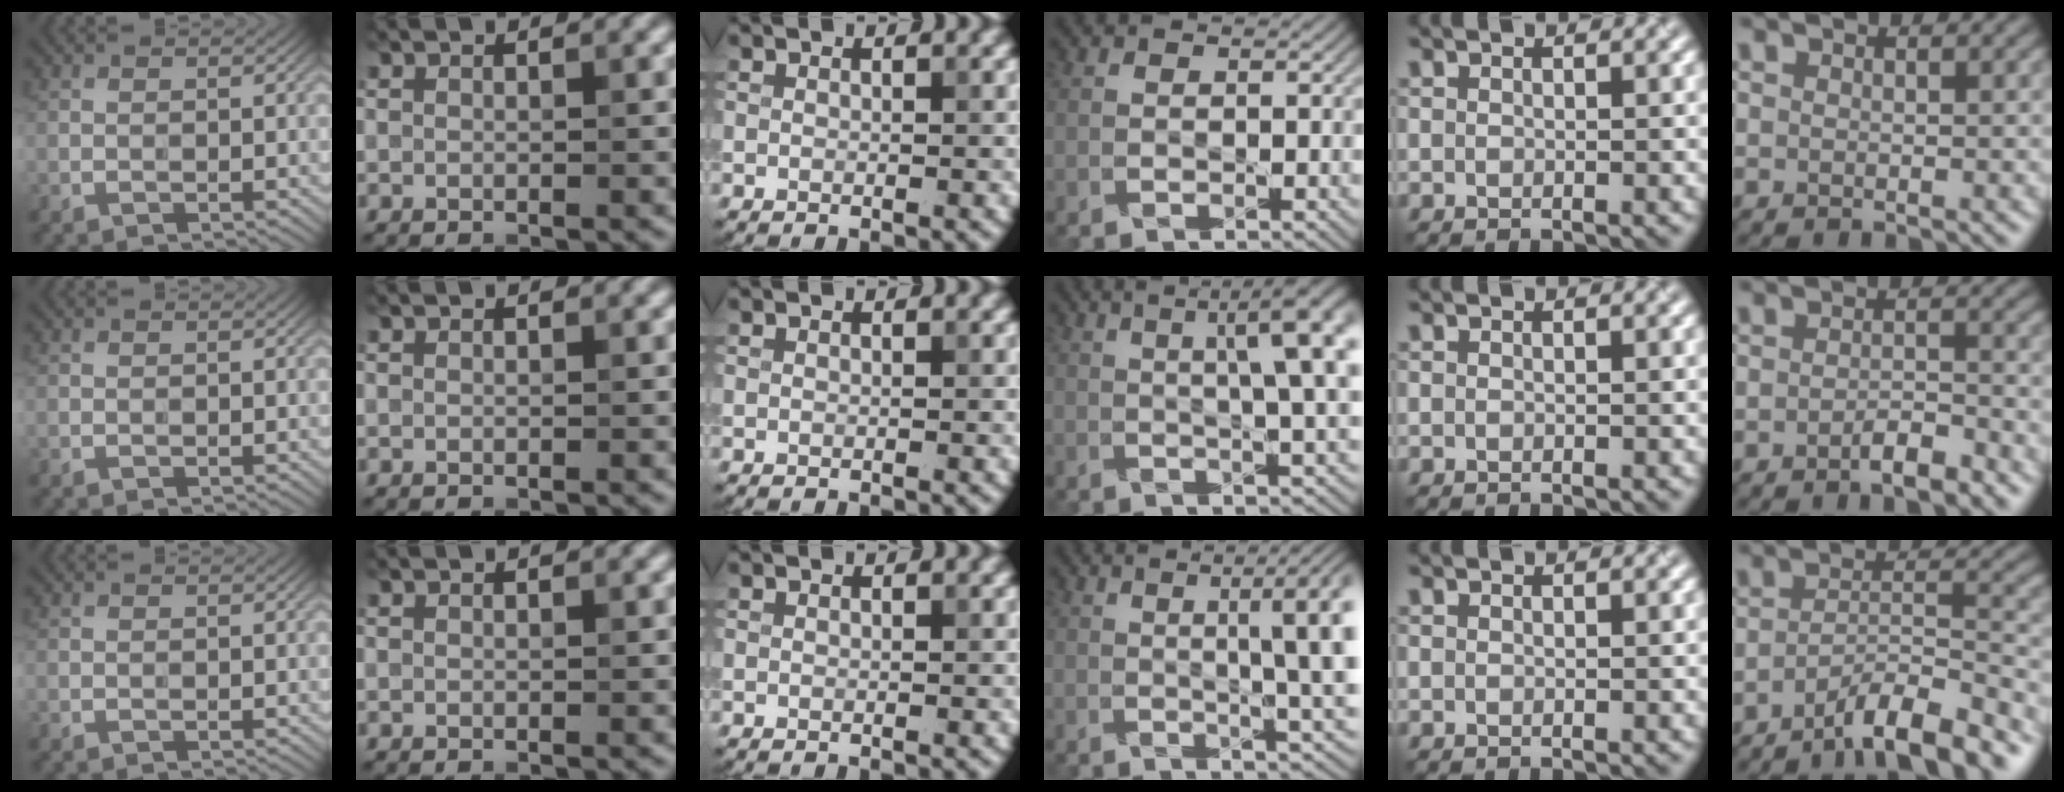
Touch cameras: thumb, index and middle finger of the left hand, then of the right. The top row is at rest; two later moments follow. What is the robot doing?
{"motion": "pour", "object": "measuring cup"}